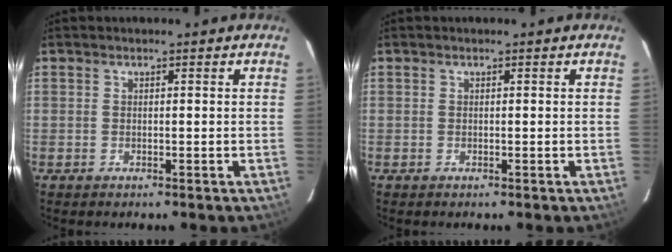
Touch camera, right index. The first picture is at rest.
{"total": 0.0}